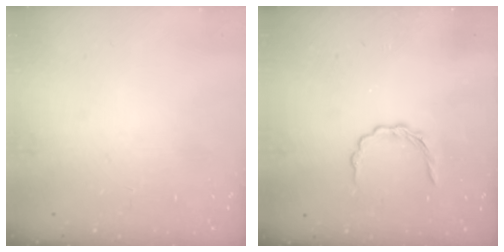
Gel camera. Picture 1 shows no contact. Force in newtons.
{"total": 3.6, "press": 3.4, "slide": 1.2}